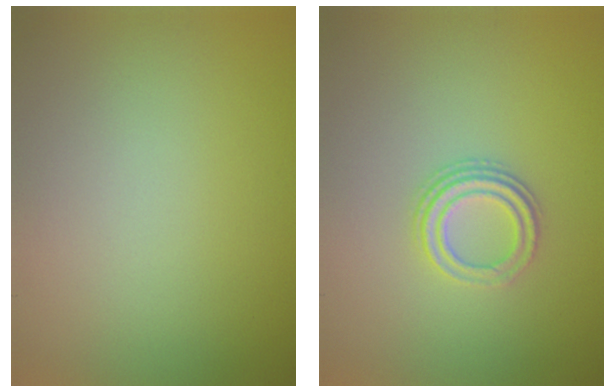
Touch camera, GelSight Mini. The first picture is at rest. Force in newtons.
{"total": 2.9, "press": 2.2, "slide": 1.9}